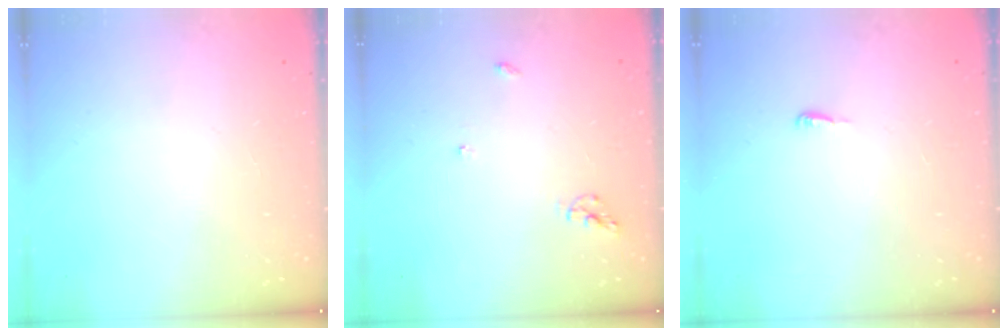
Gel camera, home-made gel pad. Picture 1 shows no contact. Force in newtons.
{"total": 5.6, "press": 5.6, "slide": 0.7}
{"total": 4.4, "press": 4.4, "slide": 0.5}